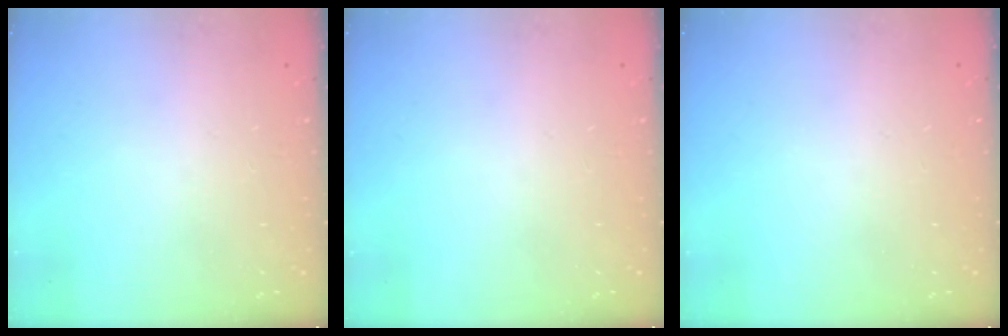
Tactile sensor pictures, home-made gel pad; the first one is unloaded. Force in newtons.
{"total": 0.0}
{"total": 0.0}